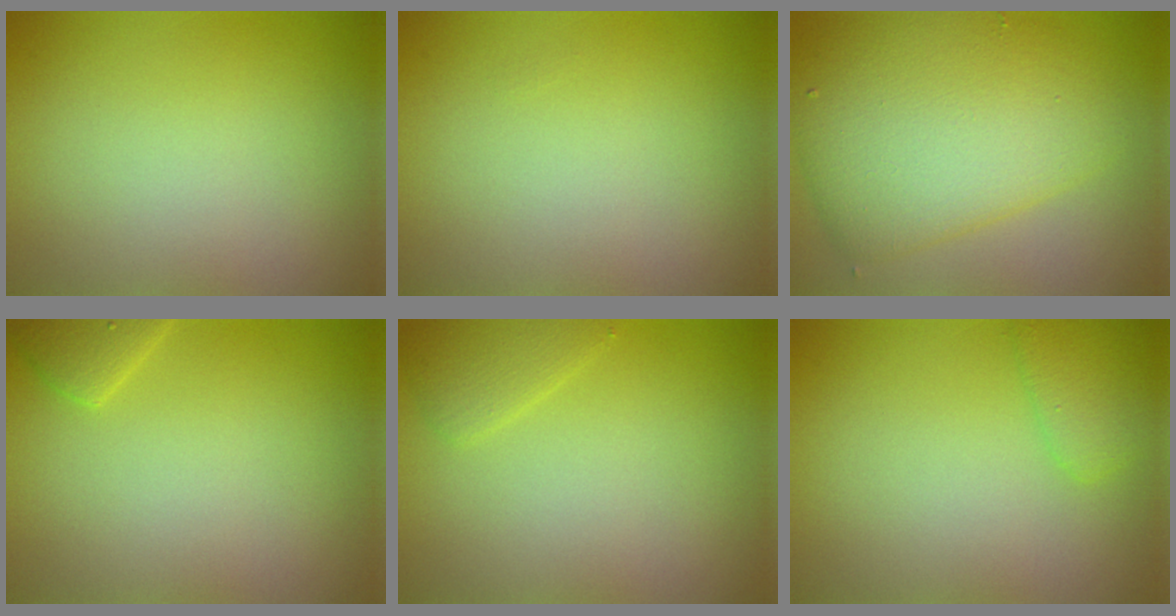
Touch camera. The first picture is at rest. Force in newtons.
{"total": 0.0}
{"total": 8.6, "press": 8.6, "slide": 0.1}
{"total": 1.8, "press": 1.8, "slide": 0.1}
{"total": 1.7, "press": 1.7, "slide": 0.1}
{"total": 2.3, "press": 2.2, "slide": 0.2}